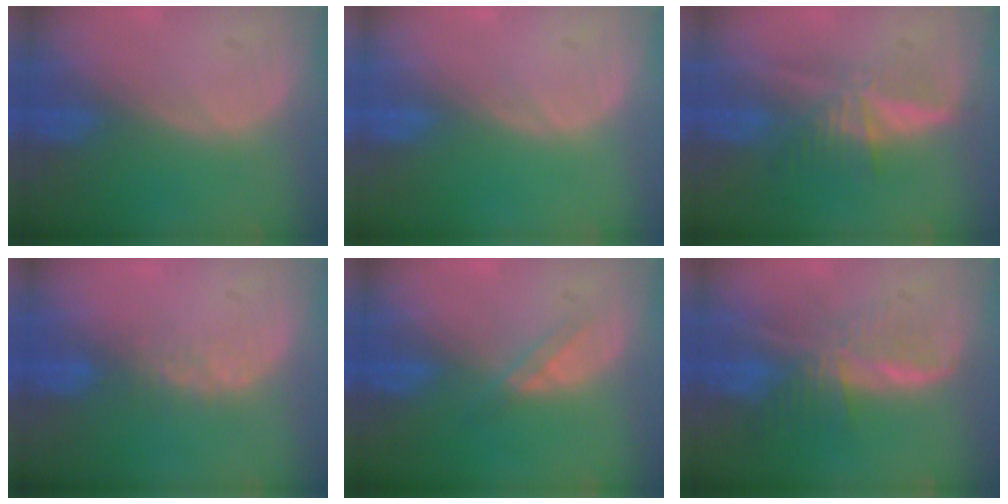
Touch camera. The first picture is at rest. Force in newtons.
{"total": 0.0}
{"total": 5.4, "press": 5.2, "slide": 1.6}
{"total": 2.5, "press": 1.9, "slide": 1.5}
{"total": 1.8, "press": 1.8, "slide": 0.2}
{"total": 8.0, "press": 6.8, "slide": 4.4}